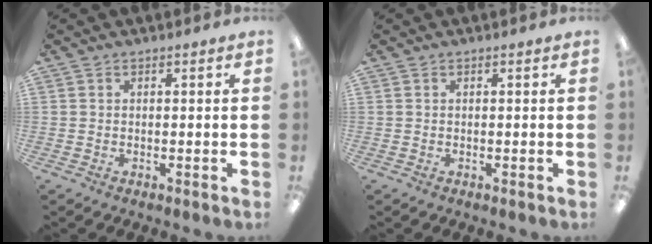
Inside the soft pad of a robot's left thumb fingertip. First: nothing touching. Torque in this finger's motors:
{"motor_torque": [-0.15, -0.06, 0.00, -0.01, 0.00]}